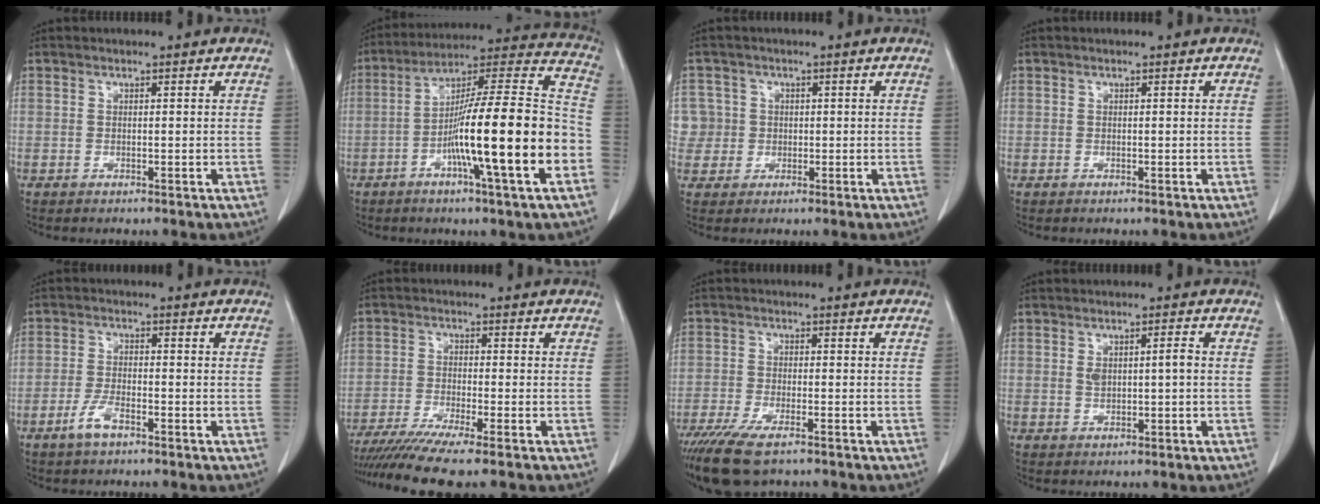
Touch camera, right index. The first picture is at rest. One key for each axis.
{"total": 21.7, "fx": -6.4, "fy": 0.4, "fz": 20.8, "tx": -0.300, "ty": 0.003, "tz": -0.108}
{"total": 4.3, "fx": 0.3, "fy": 4.3, "fz": -0.3, "tx": 0.018, "ty": 0.014, "tz": 0.006}
{"total": 0.0}
{"total": 3.8, "fx": -2.4, "fy": 1.0, "fz": 2.7, "tx": -0.059, "ty": -0.001, "tz": -0.048}
{"total": 9.9, "fx": -8.1, "fy": -0.8, "fz": 5.6, "tx": -0.083, "ty": -0.023, "tz": -0.131}
{"total": 9.2, "fx": -6.7, "fy": 2.2, "fz": 5.9, "tx": -0.107, "ty": -0.022, "tz": -0.111}
{"total": 2.9, "fx": 0.3, "fy": 0.8, "fz": 2.7, "tx": -0.053, "ty": 0.009, "tz": 0.011}